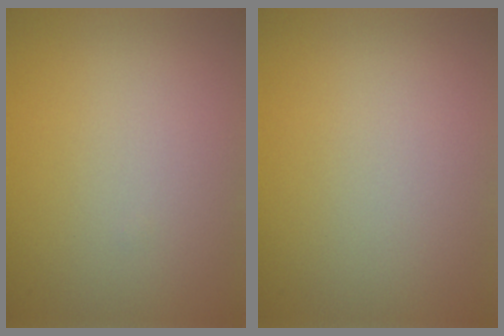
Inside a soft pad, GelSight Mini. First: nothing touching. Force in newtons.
{"total": 0.0}